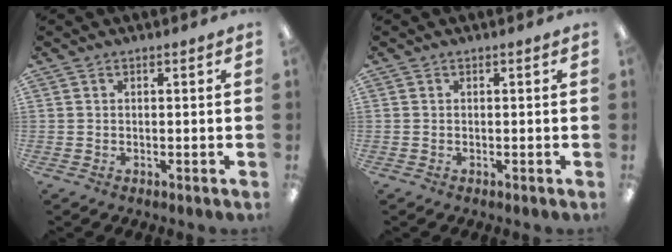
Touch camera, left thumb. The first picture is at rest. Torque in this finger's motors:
{"motor_torque": [0.00, 0.00, 0.00, 0.00, 0.00]}